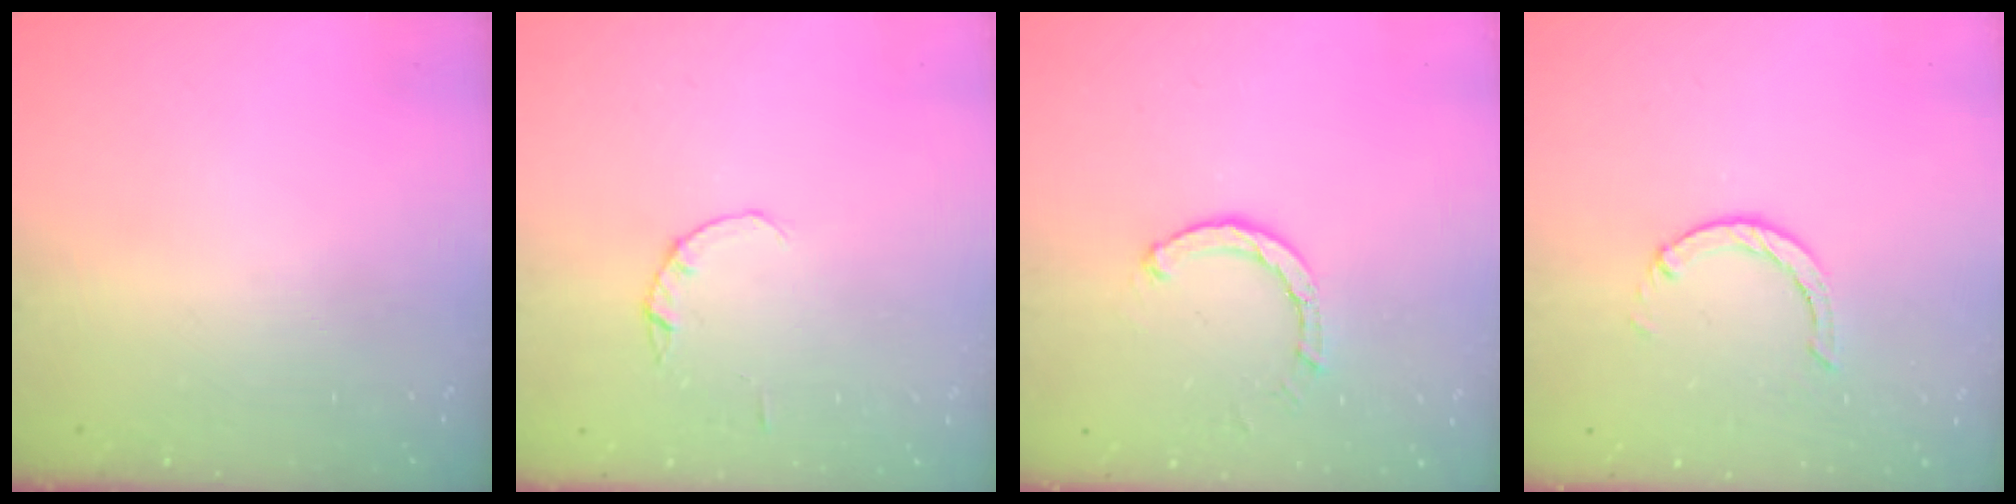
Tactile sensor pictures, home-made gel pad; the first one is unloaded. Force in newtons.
{"total": 1.4, "press": 1.3, "slide": 0.3}
{"total": 2.6, "press": 2.6, "slide": 0.1}
{"total": 1.0, "press": 0.9, "slide": 0.3}